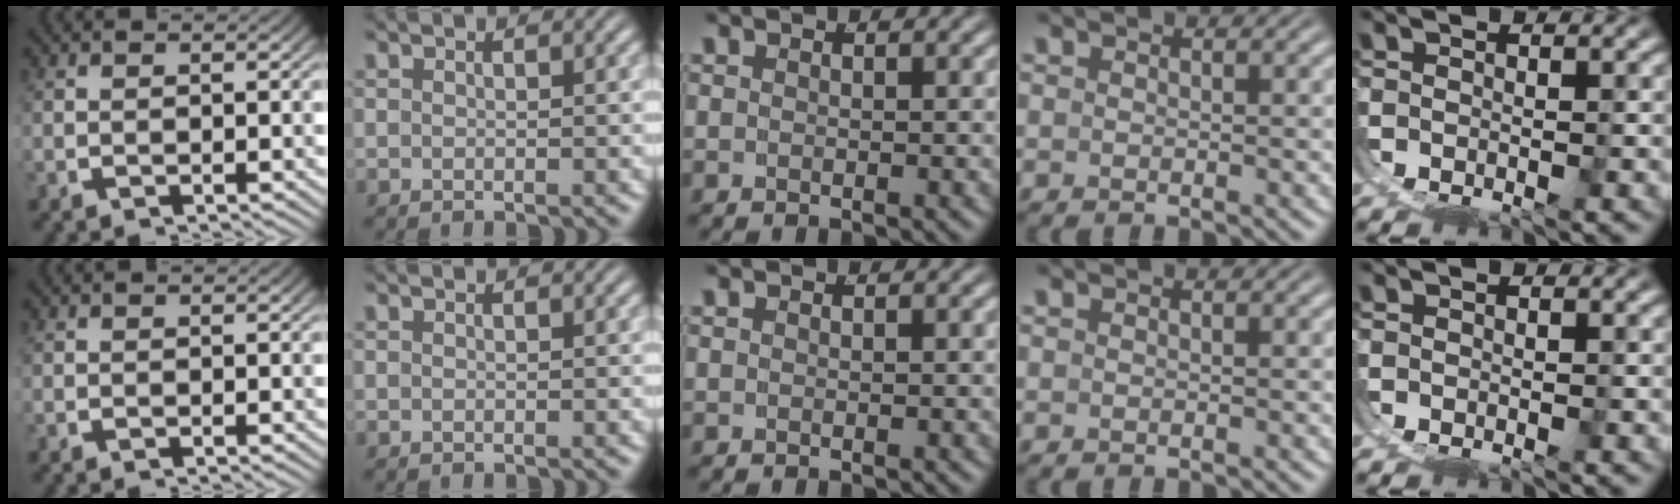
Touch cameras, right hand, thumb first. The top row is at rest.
{}